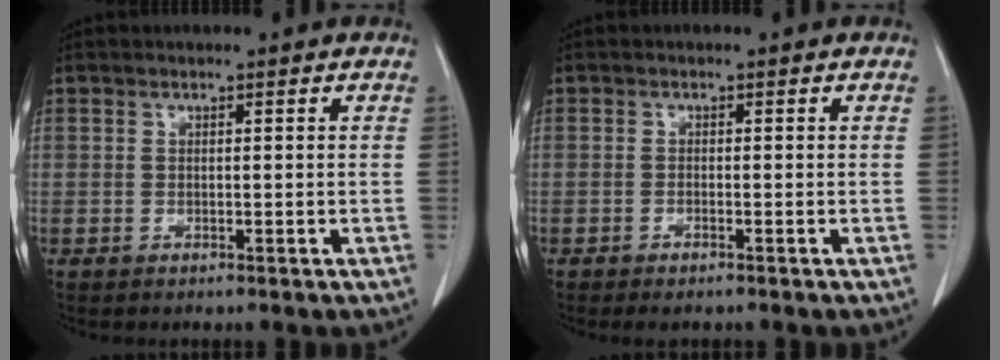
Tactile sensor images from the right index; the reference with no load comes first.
{"total": 1.6, "force": [-1.2, 0.4, 1.0], "torque": [-0.014, -0.003, -0.014]}